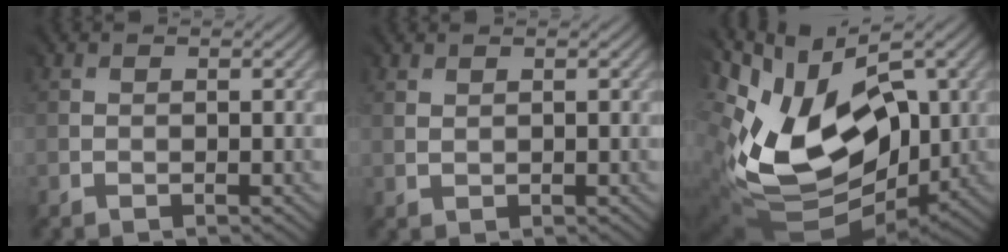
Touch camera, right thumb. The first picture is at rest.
{"total": 1.4, "force": [1.3, 0.4, -0.2], "torque": [0.005, 0.004, 0.028]}
{"total": 15.4, "force": [2.4, 10.5, 11.1], "torque": [-0.226, -0.011, 0.053]}